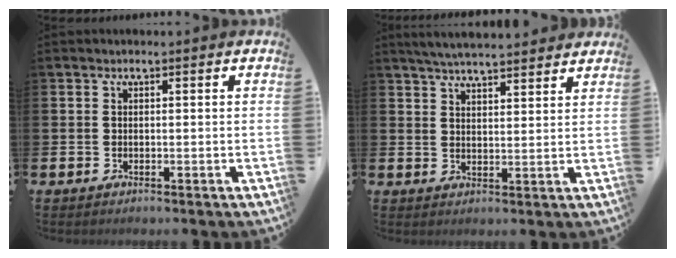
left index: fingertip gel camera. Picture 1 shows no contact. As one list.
[{"total": 5.1, "force": [5.0, 0.4, 1.0], "torque": [-0.031, -0.022, 0.091]}]